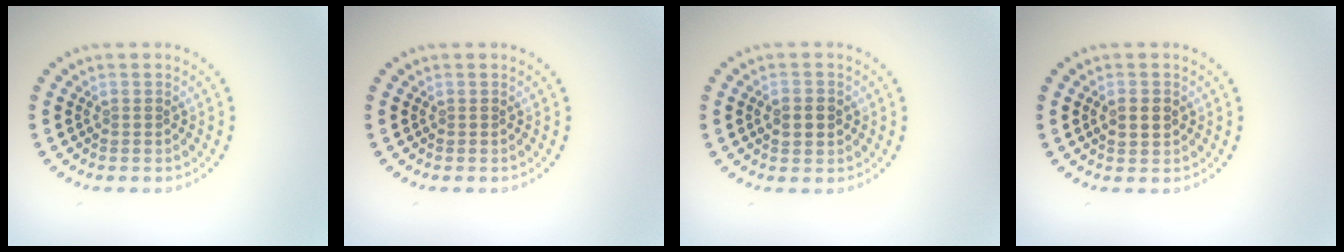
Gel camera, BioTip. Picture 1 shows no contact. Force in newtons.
{"total": 0.0}
{"total": 2.2, "press": 2.1, "slide": 0.3}
{"total": 1.8, "press": 1.8, "slide": 0.2}